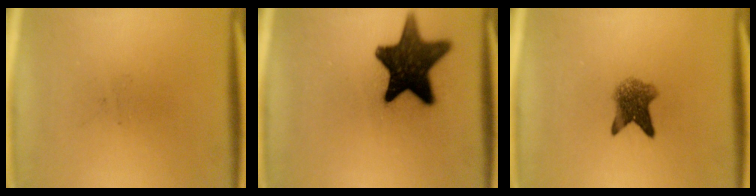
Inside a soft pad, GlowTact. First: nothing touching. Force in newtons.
{"total": 15.5}
{"total": 4.9}